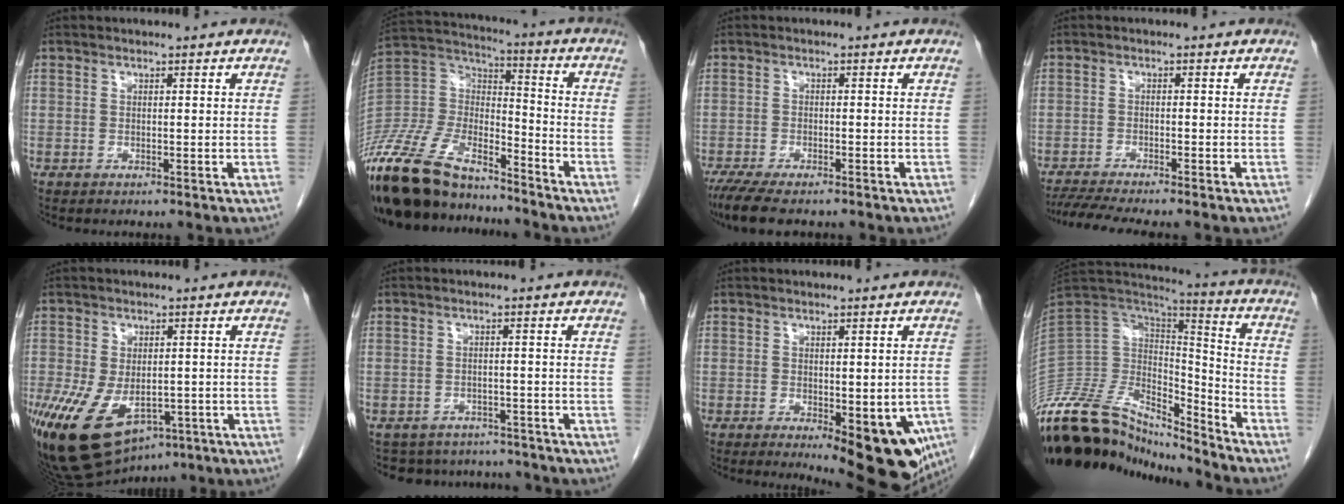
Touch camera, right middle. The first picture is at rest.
{"total": 24.1, "force": [-20.2, 7.5, 10.9], "torque": [-0.275, -0.018, -0.368]}
{"total": 7.6, "force": [-6.0, 1.8, 4.3], "torque": [-0.073, -0.016, -0.097]}
{"total": 7.0, "force": [-6.2, -0.3, 3.3], "torque": [-0.052, -0.015, -0.102]}
{"total": 16.7, "force": [-7.7, 10.0, 11.0], "torque": [-0.236, -0.019, -0.105]}
{"total": 9.1, "force": [-8.3, 3.7, 0.9], "torque": [-0.014, 0.017, -0.099]}
{"total": 13.3, "force": [-5.5, 5.0, 11.1], "torque": [-0.100, -0.014, -0.060]}
{"total": 27.7, "force": [-25.0, 7.9, 8.9], "torque": [-0.230, 0.016, -0.414]}